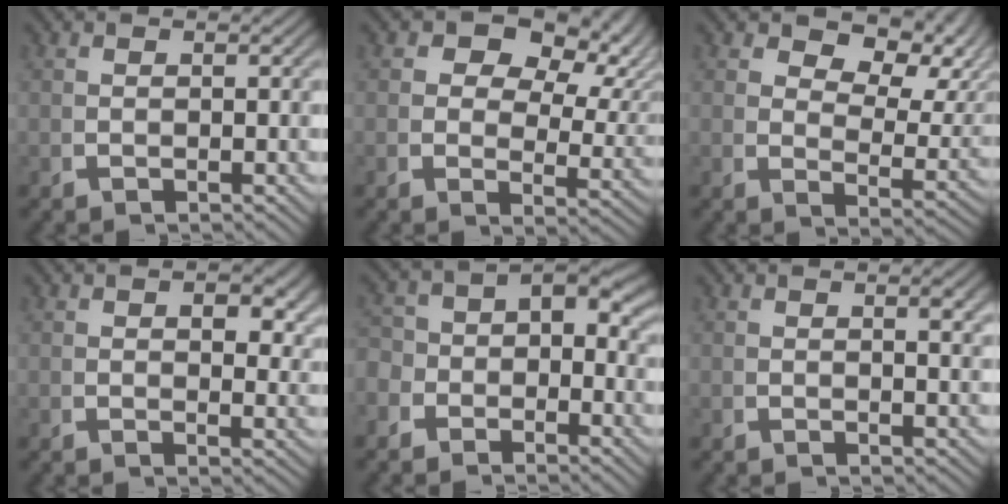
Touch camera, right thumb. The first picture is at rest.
{"total": 8.5, "force": [3.3, 5.5, 5.6], "torque": [-0.082, -0.001, 0.046]}
{"total": 6.5, "force": [3.4, 3.5, 4.4], "torque": [-0.059, -0.013, 0.058]}
{"total": 2.5, "force": [0.9, 1.3, 2.0], "torque": [-0.027, -0.010, 0.015]}
{"total": 6.2, "force": [-0.7, 5.0, 3.6], "torque": [-0.058, -0.012, -0.011]}
{"total": 1.3, "force": [0.5, 0.2, 1.2], "torque": [-0.015, 0.000, 0.009]}